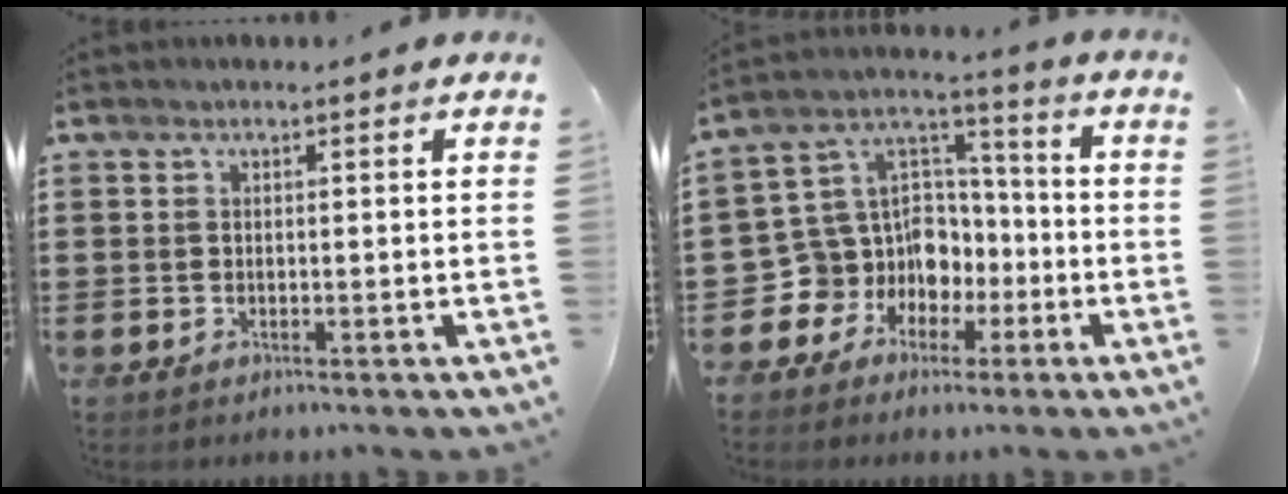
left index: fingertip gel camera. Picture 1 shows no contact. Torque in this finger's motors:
{"motor_torque": [1.11, 0.81, 0.30, 0.04]}